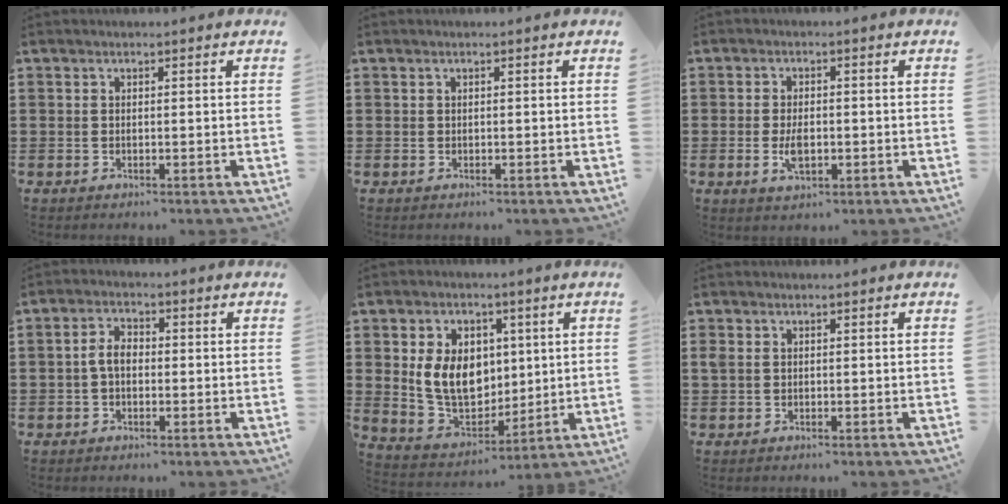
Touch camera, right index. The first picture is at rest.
{"total": 0.0}
{"total": 3.8, "force": [-0.8, 1.8, 3.2], "torque": [-0.066, -0.002, -0.014]}
{"total": 3.7, "force": [-0.4, 2.2, 3.0], "torque": [-0.071, 0.001, -0.013]}
{"total": 10.3, "force": [1.5, 7.9, 6.5], "torque": [-0.155, 0.009, 0.024]}
{"total": 1.2, "force": [0.3, 1.0, 0.7], "torque": [-0.023, 0.004, 0.002]}